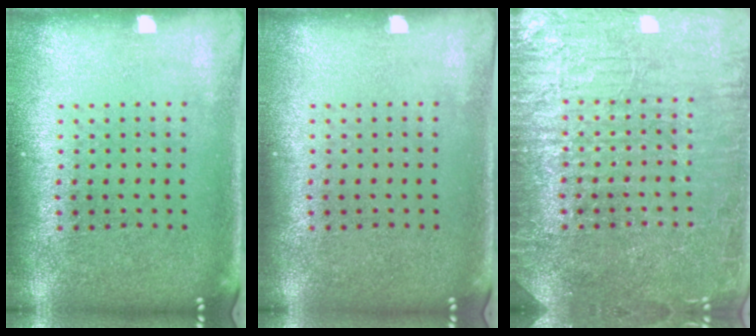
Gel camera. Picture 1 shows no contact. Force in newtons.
{"total": 0.0}
{"total": 7.2, "press": 7.2, "slide": 1.1}